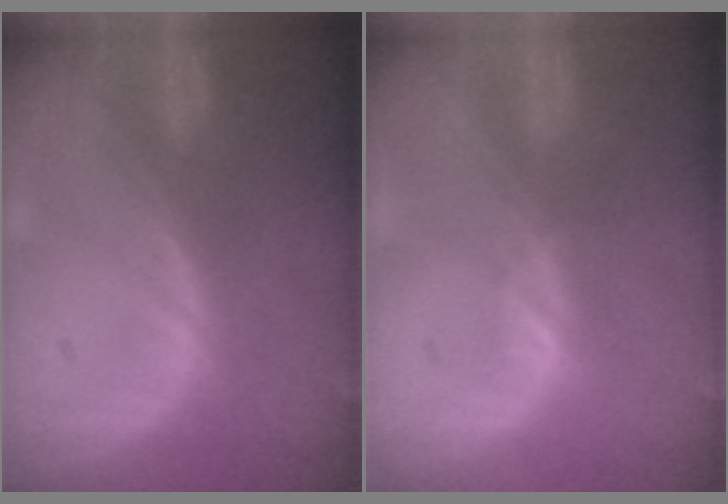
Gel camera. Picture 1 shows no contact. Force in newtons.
{"total": 0.8, "press": 0.8, "slide": 0.3}